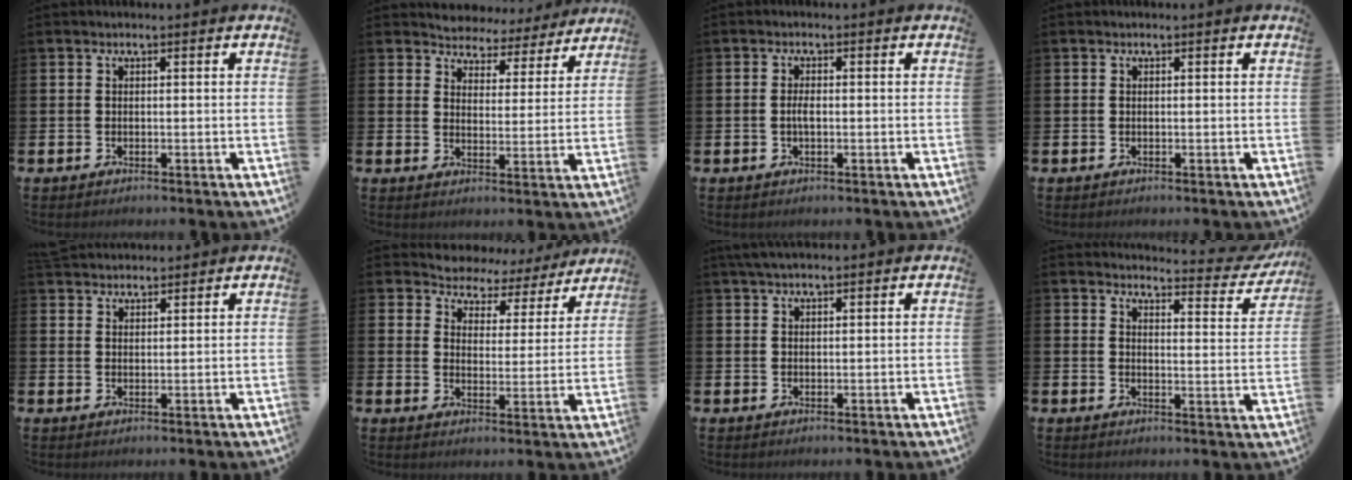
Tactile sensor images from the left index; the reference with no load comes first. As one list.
[{"total": 4.7, "force": [4.5, 1.4, -0.3], "torque": [-0.014, -0.041, 0.075]}, {"total": 1.7, "force": [-0.1, 0.6, 1.5], "torque": [-0.025, 0.000, -0.004]}, {"total": 0.0}, {"total": 2.8, "force": [2.7, 0.7, 0.0], "torque": [-0.007, -0.008, 0.051]}, {"total": 4.6, "force": [4.2, 1.8, -0.1], "torque": [-0.019, -0.041, 0.066]}, {"total": 1.3, "force": [1.2, 0.3, 0.4], "torque": [0.003, -0.002, 0.019]}, {"total": 3.6, "force": [3.5, 0.6, 0.7], "torque": [-0.005, -0.036, 0.051]}]